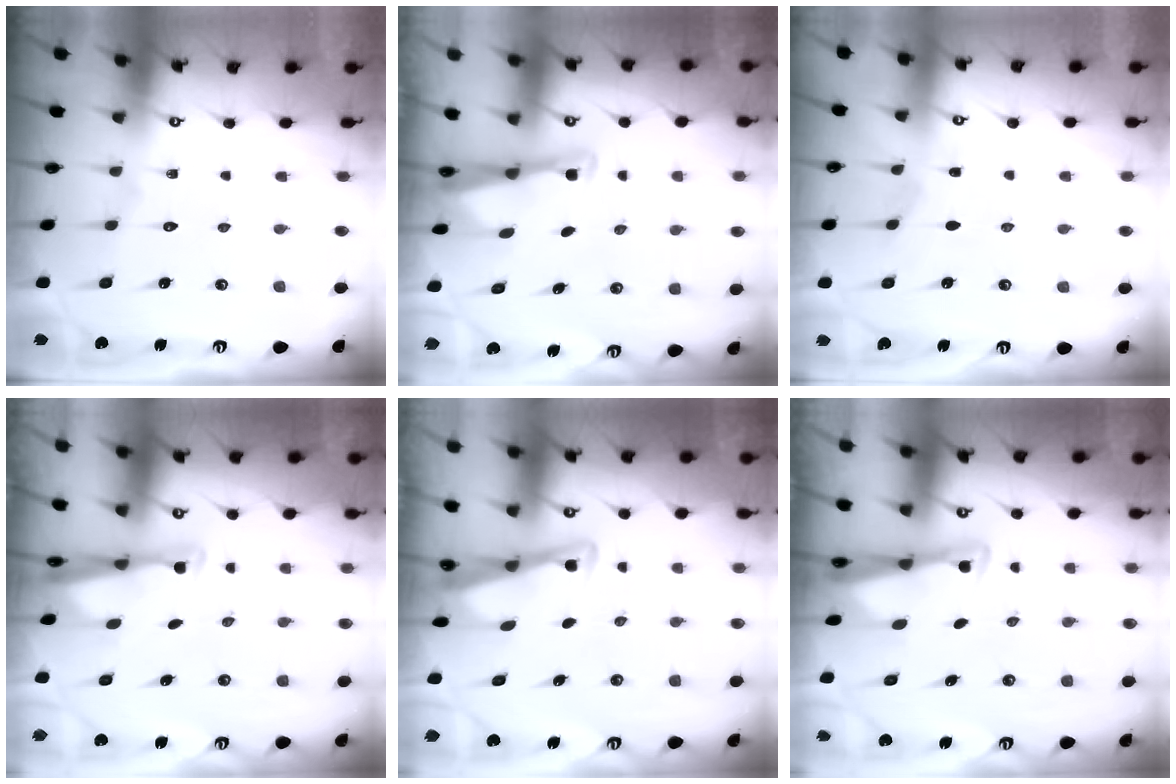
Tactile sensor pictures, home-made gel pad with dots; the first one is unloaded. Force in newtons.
{"total": 2.5, "press": 2.5, "slide": 0.3}
{"total": 2.8, "press": 2.8, "slide": 0.3}
{"total": 2.7, "press": 2.6, "slide": 0.7}
{"total": 3.5, "press": 3.5, "slide": 0.4}
{"total": 2.5, "press": 2.5, "slide": 0.5}